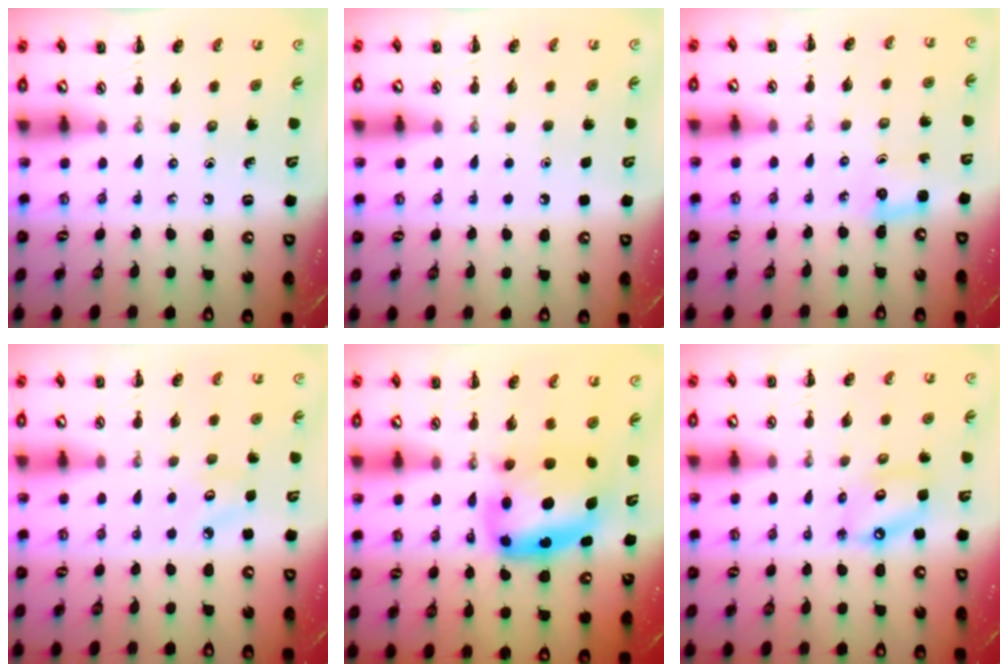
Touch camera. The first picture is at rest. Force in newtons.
{"total": 1.6, "press": 1.6, "slide": 0.1}
{"total": 1.8, "press": 1.7, "slide": 0.5}
{"total": 2.9, "press": 2.8, "slide": 0.7}
{"total": 8.9, "press": 8.6, "slide": 2.5}
{"total": 7.3, "press": 7.2, "slide": 1.4}